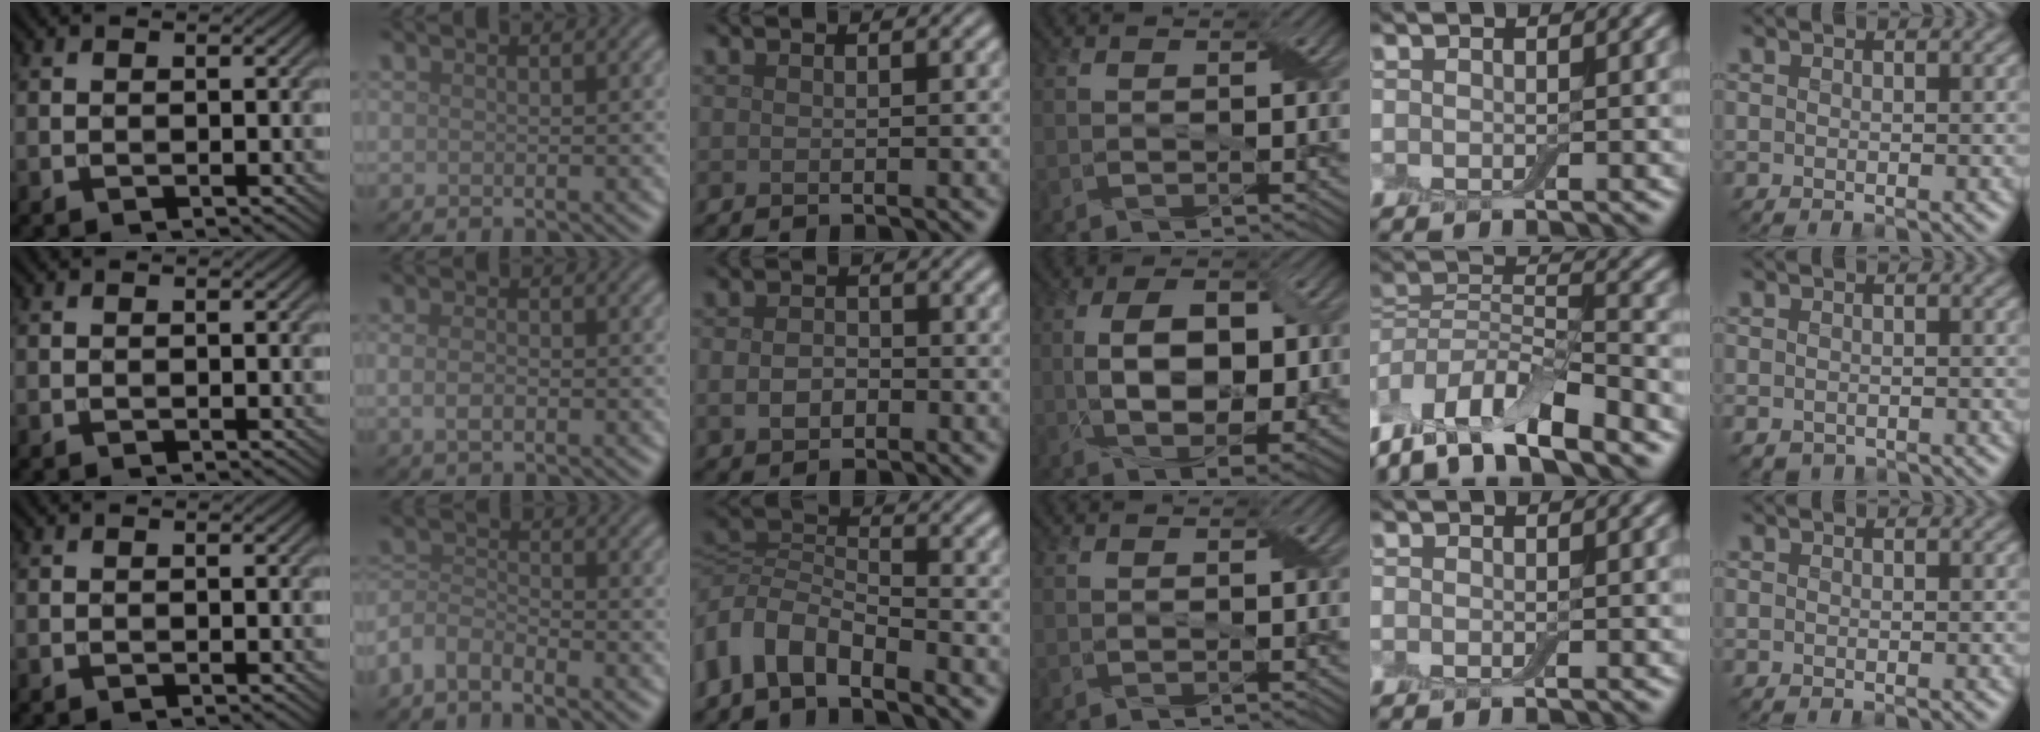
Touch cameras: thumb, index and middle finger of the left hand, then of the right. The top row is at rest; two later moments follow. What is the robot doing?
{"motion": "fold", "object": "cloth"}